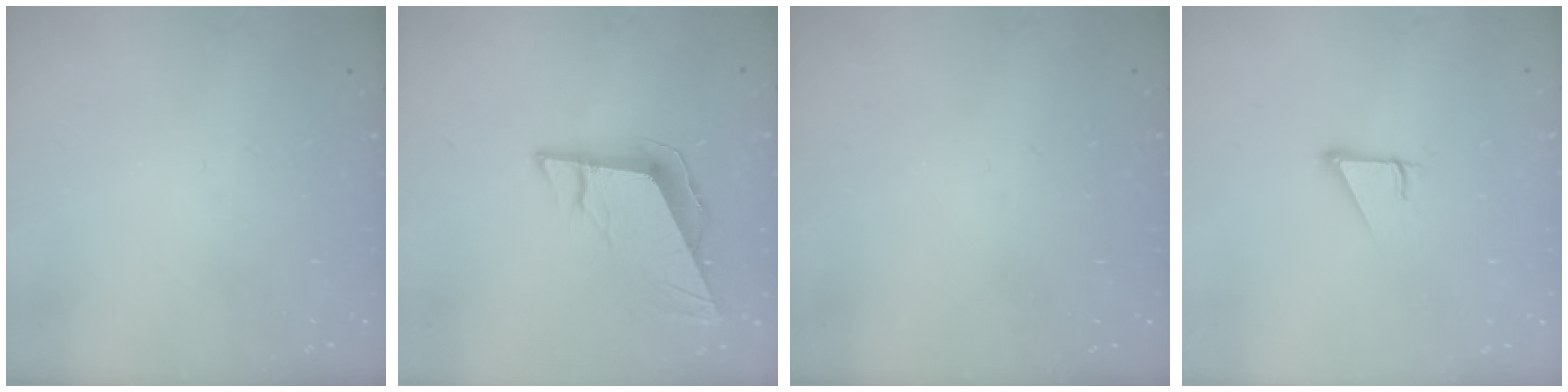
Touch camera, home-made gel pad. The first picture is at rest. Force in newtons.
{"total": 9.6, "press": 9.4, "slide": 1.8}
{"total": 1.6, "press": 1.6, "slide": 0.1}
{"total": 2.9, "press": 2.9, "slide": 0.1}